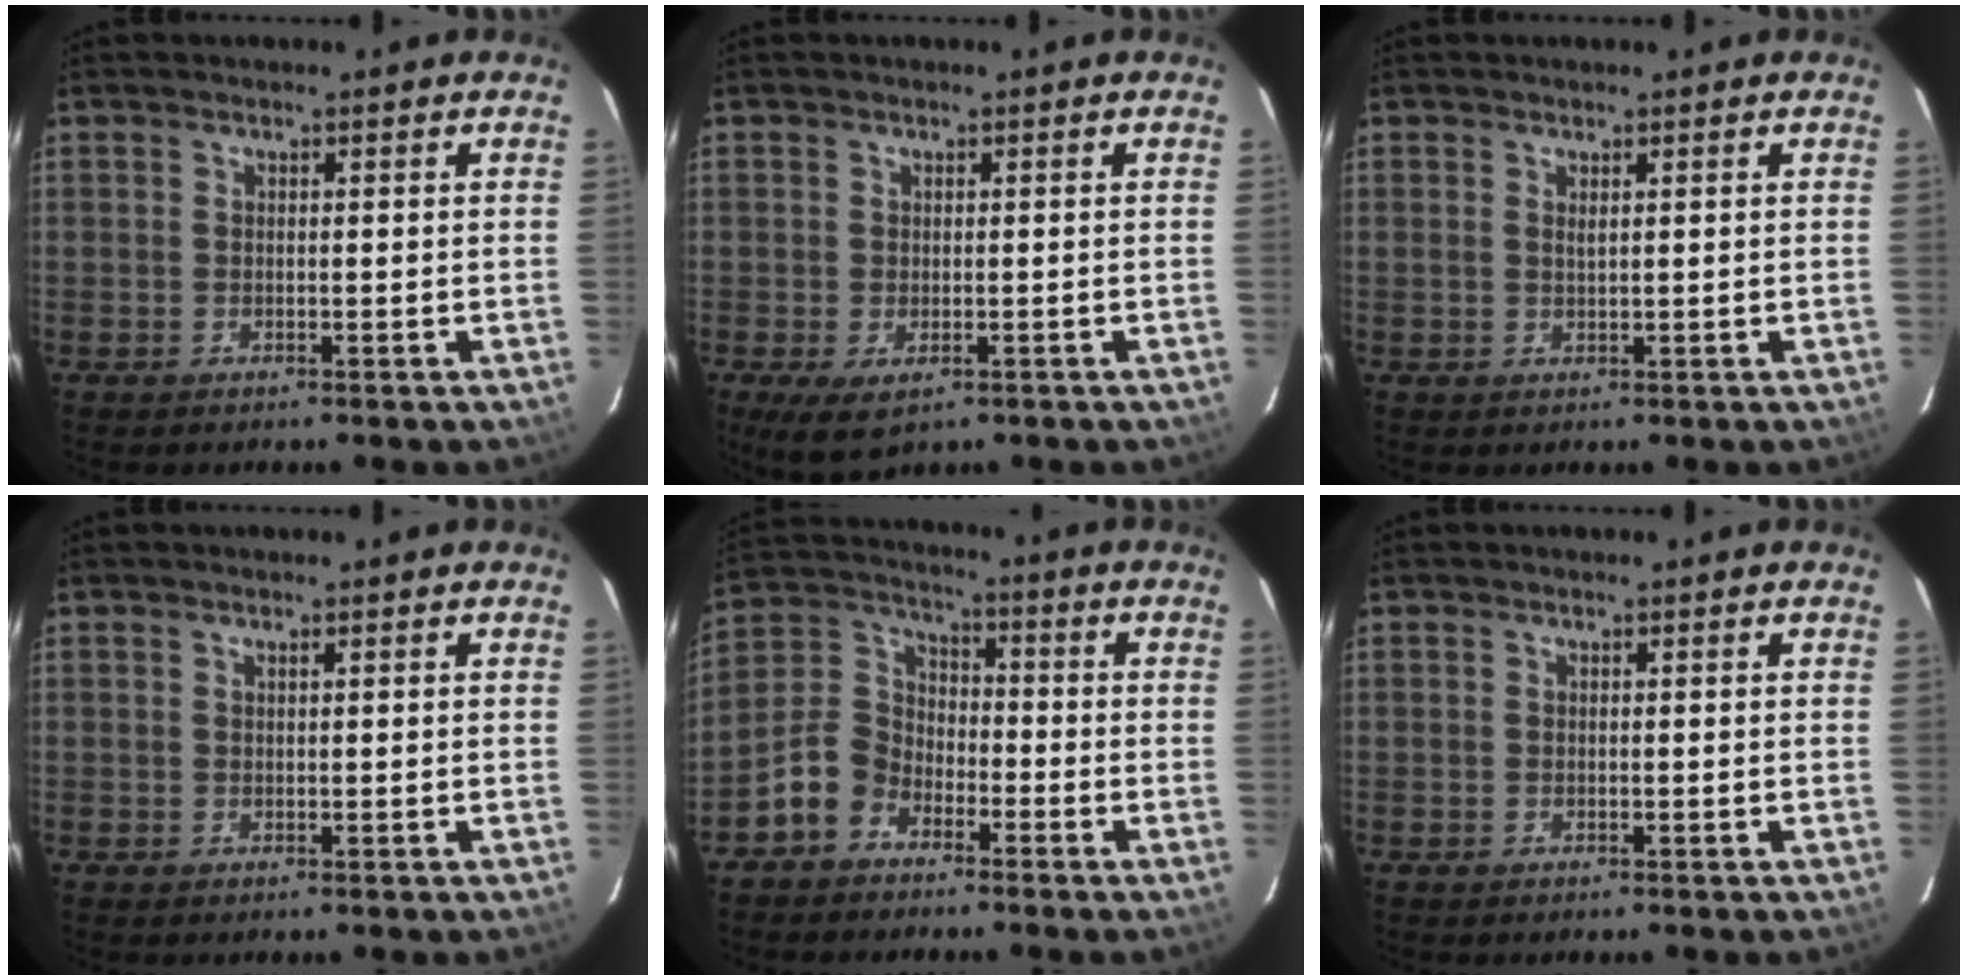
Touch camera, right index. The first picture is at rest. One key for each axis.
{"total": 4.7, "fx": -1.9, "fy": 2.7, "fz": 3.3, "tx": -0.063, "ty": -0.020, "tz": -0.025}
{"total": 1.0, "fx": 0.5, "fy": 0.3, "fz": 0.8, "tx": -0.014, "ty": 0.001, "tz": 0.009}
{"total": 0.0}
{"total": 7.8, "fx": -5.1, "fy": 5.0, "fz": 3.0, "tx": -0.070, "ty": 0.030, "tz": -0.106}
{"total": 0.0}